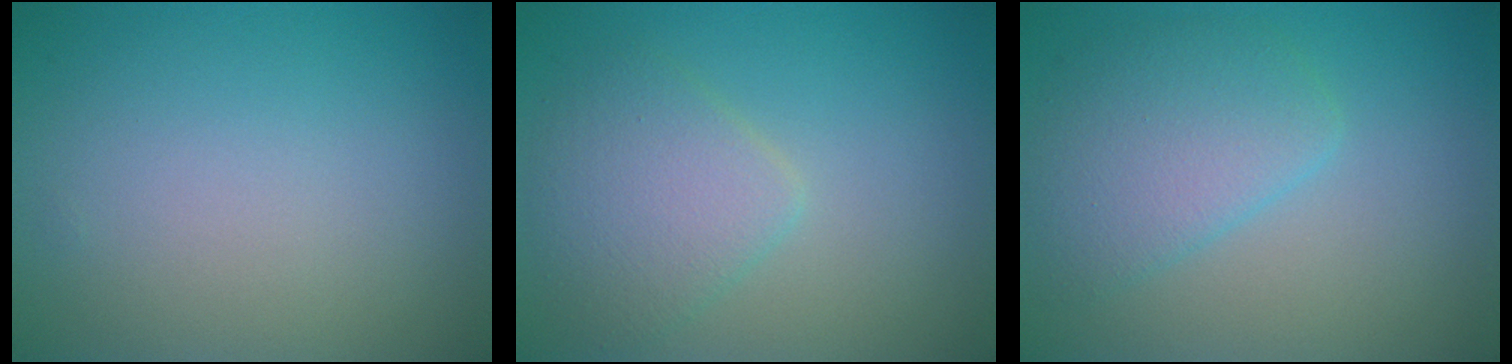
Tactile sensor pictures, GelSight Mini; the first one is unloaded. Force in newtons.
{"total": 3.7, "press": 3.7, "slide": 0.1}
{"total": 4.1, "press": 4.1, "slide": 0.2}